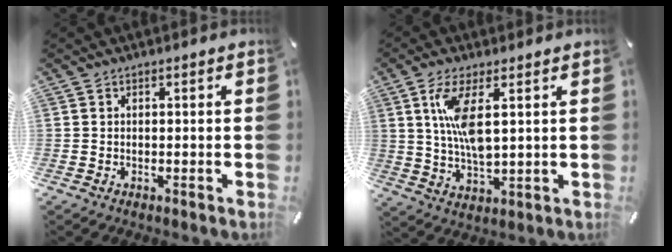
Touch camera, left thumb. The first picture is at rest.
{"total": 9.9, "force": [3.0, 3.8, 8.7], "torque": [-0.184, -0.008, 0.049]}